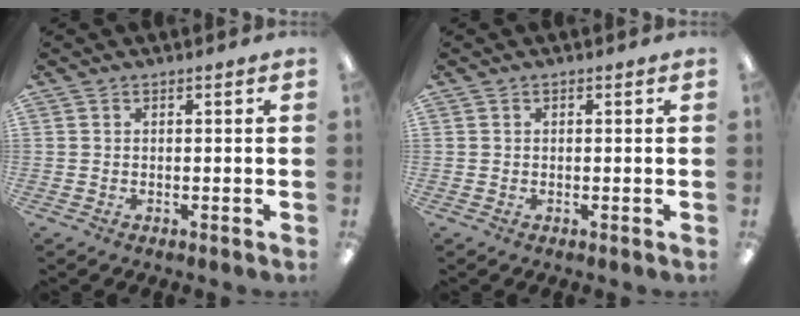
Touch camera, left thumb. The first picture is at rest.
{"total": 0.0}